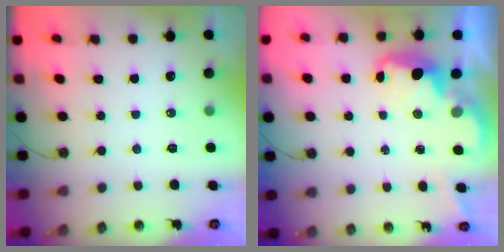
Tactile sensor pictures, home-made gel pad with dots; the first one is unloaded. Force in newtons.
{"total": 3.0, "press": 2.9, "slide": 0.7}